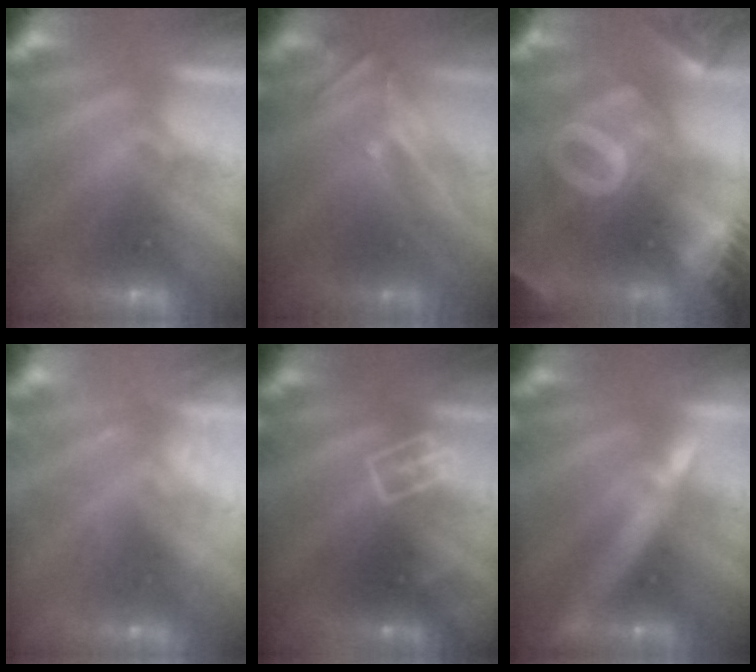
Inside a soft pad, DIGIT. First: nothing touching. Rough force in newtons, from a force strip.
{"total": 2.5}
{"total": 7.7}
{"total": 2.4}
{"total": 2.9}
{"total": 8.1}